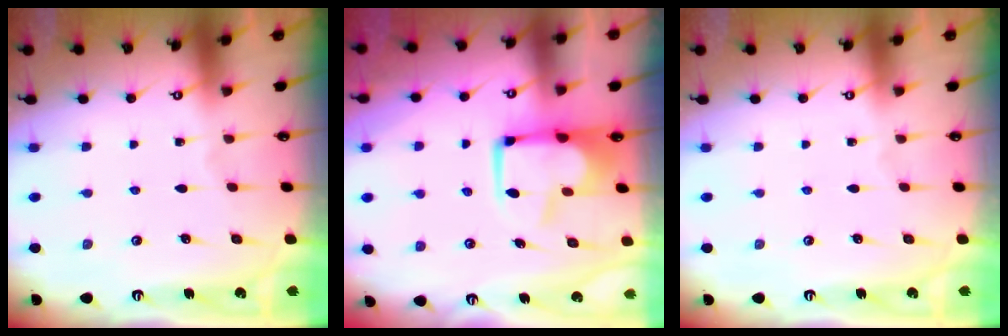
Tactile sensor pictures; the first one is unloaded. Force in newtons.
{"total": 2.6, "press": 2.3, "slide": 1.2}
{"total": 0.0}